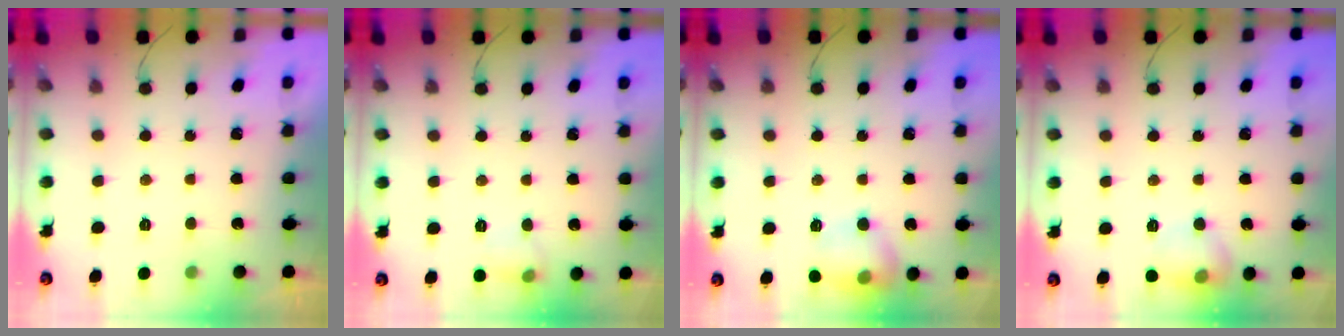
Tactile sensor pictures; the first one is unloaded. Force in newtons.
{"total": 6.9, "press": 6.5, "slide": 2.1}
{"total": 11.8, "press": 11.7, "slide": 0.9}
{"total": 8.8, "press": 8.8, "slide": 0.7}